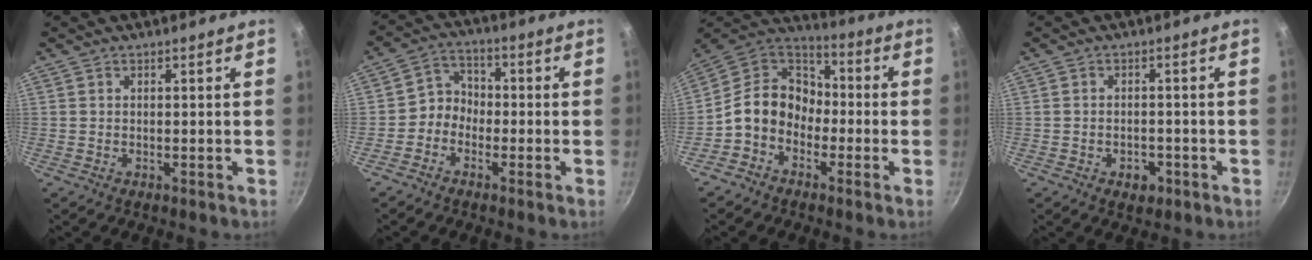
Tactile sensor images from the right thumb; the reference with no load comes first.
{"total": 4.7, "force": [-1.8, 4.0, 1.8], "torque": [-0.005, 0.031, -0.049]}
{"total": 12.9, "force": [-3.3, 10.3, 7.0], "torque": [-0.082, 0.058, -0.090]}
{"total": 3.5, "force": [-1.7, 2.3, 2.0], "torque": [-0.019, 0.012, -0.018]}